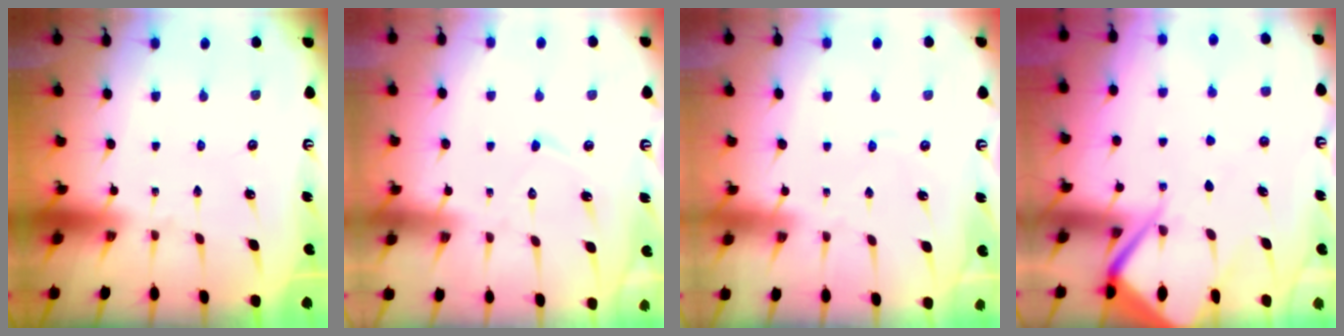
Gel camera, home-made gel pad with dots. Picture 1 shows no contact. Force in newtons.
{"total": 5.8, "press": 5.8, "slide": 0.3}
{"total": 1.1, "press": 1.1, "slide": 0.2}
{"total": 8.6, "press": 8.5, "slide": 0.9}